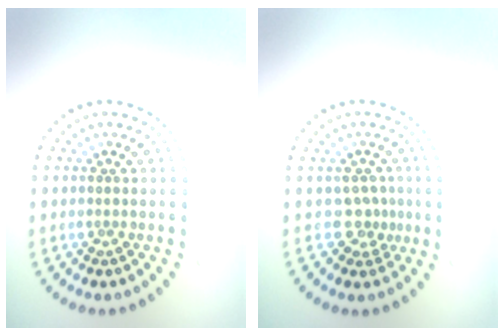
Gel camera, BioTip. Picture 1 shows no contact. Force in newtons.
{"total": 2.1, "press": 1.5, "slide": 1.5}